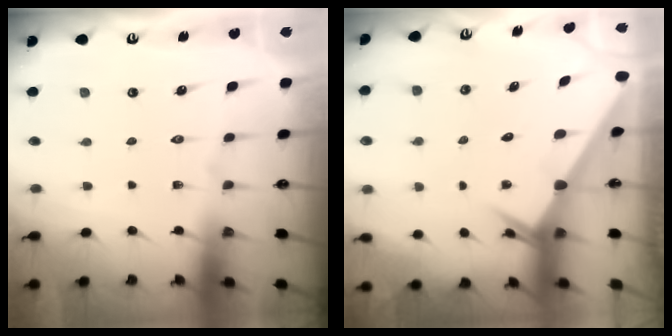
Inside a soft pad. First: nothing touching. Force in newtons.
{"total": 2.6, "press": 2.6, "slide": 0.1}